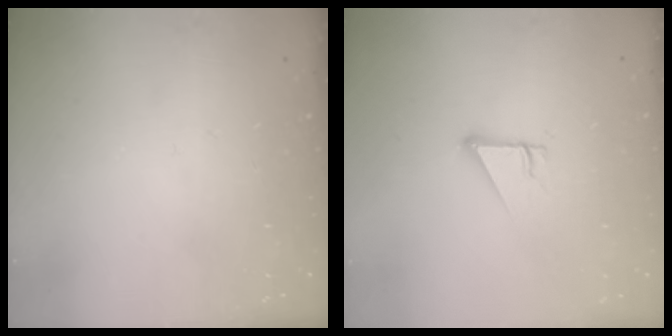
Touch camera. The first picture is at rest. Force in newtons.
{"total": 3.8, "press": 3.8, "slide": 0.3}